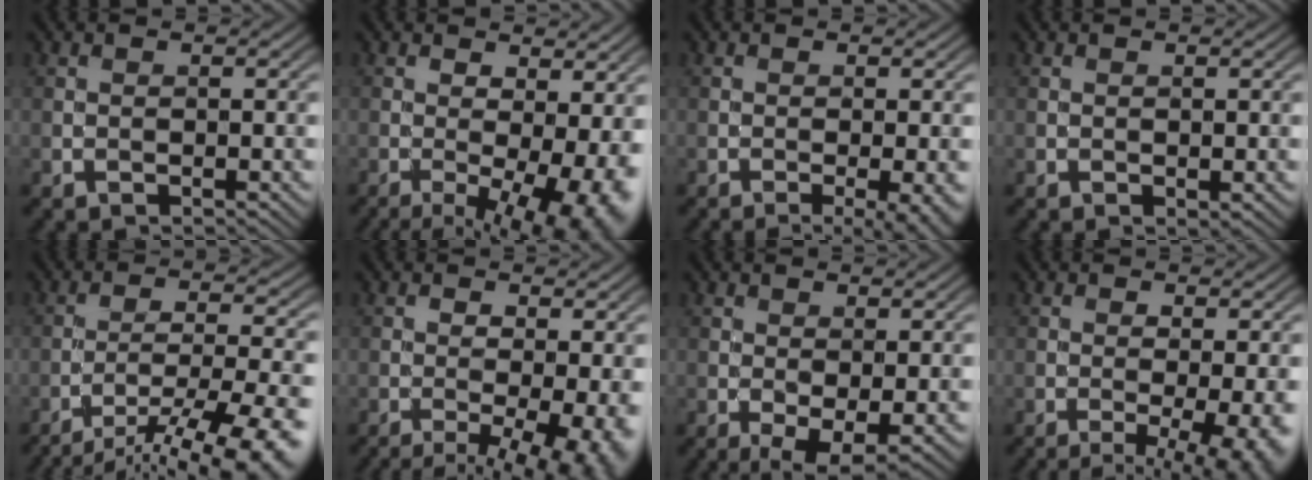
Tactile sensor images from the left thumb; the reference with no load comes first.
{"total": 11.6, "force": [-3.7, 4.1, 10.2], "torque": [-0.147, -0.020, -0.042]}
{"total": 5.0, "force": [-2.2, 1.3, 4.2], "torque": [-0.056, -0.004, -0.023]}
{"total": 1.0, "force": [-0.2, 0.5, 0.8], "torque": [-0.010, -0.001, -0.003]}
{"total": 16.1, "force": [-12.0, 4.4, 9.7], "torque": [-0.155, -0.017, -0.160]}
{"total": 10.7, "force": [-5.2, 3.9, 8.5], "torque": [-0.113, -0.026, -0.052]}
{"total": 5.4, "force": [-1.9, 2.0, 4.6], "torque": [-0.078, -0.012, -0.022]}
{"total": 8.7, "force": [-3.7, 2.5, 7.4], "torque": [-0.096, -0.016, -0.038]}